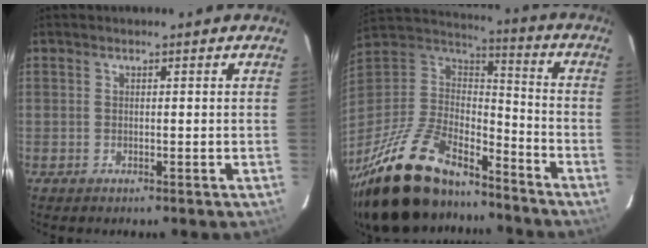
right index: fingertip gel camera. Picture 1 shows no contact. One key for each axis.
{"total": 30.5, "fx": -22.5, "fy": 12.1, "fz": 16.7, "tx": -0.349, "ty": -0.016, "tz": -0.372}